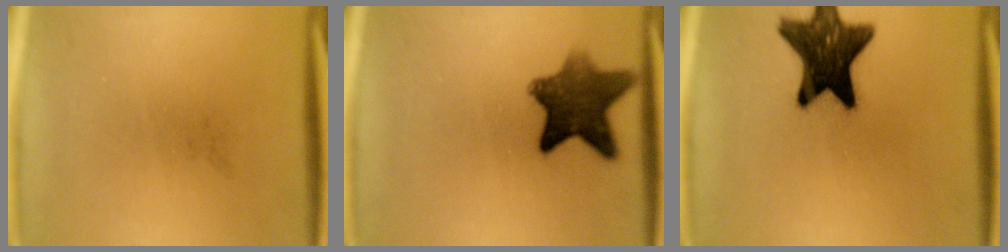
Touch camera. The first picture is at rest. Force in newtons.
{"total": 9.8}
{"total": 16.4}